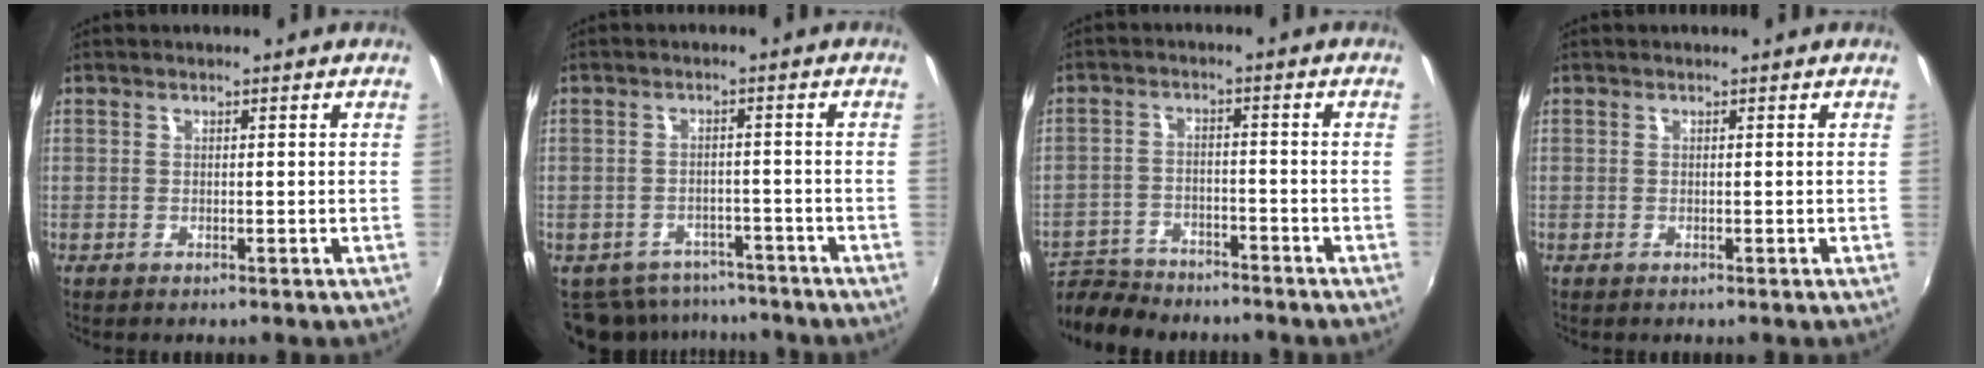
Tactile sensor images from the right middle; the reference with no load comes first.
{"total": 9.9, "force": [-8.1, 5.2, 2.4], "torque": [-0.065, -0.001, -0.106]}
{"total": 9.3, "force": [-8.3, 3.3, 2.6], "torque": [-0.076, -0.002, -0.141]}
{"total": 0.0}